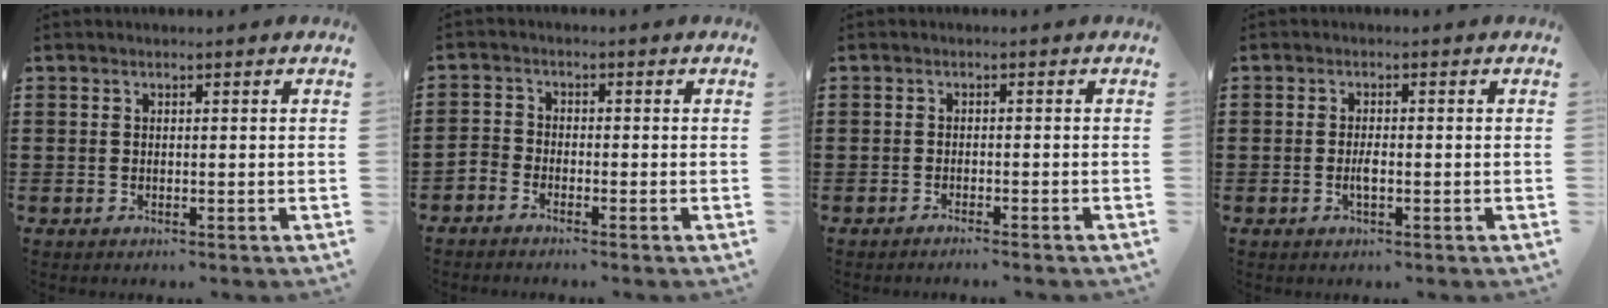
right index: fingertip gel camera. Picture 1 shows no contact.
{"total": 1.7, "force": [-1.7, 0.5, 0.0], "torque": [-0.006, 0.007, -0.036]}
{"total": 1.3, "force": [-1.2, -0.4, 0.3], "torque": [-0.007, -0.002, -0.022]}
{"total": 1.8, "force": [-0.5, 0.6, 1.7], "torque": [-0.040, 0.000, -0.011]}